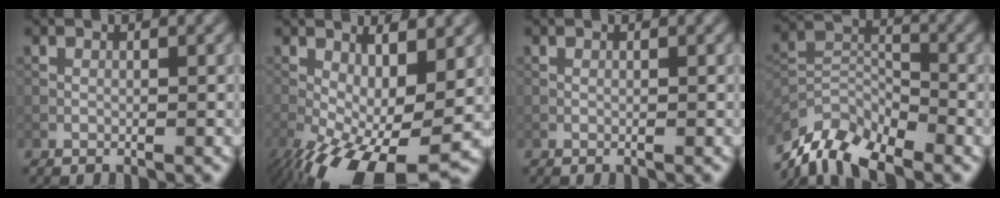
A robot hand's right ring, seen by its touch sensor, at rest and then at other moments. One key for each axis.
{"total": 13.2, "fx": -3.9, "fy": 5.1, "fz": 11.6, "tx": -0.200, "ty": -0.027, "tz": -0.054}
{"total": 0.0}
{"total": 8.1, "fx": -6.7, "fy": 3.0, "fz": 3.4, "tx": -0.060, "ty": 0.001, "tz": -0.133}